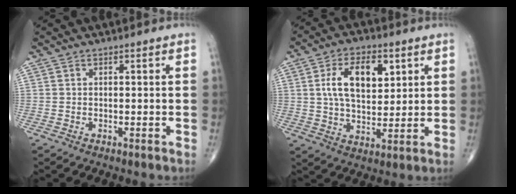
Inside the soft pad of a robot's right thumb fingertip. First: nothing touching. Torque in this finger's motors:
{"motor_torque": [0.83, 2.54, 1.14, 0.42, 0.11]}